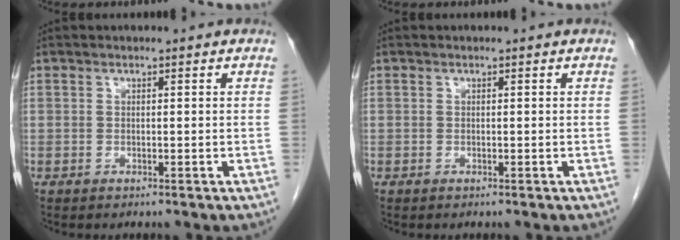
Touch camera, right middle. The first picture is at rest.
{"total": 0.0}